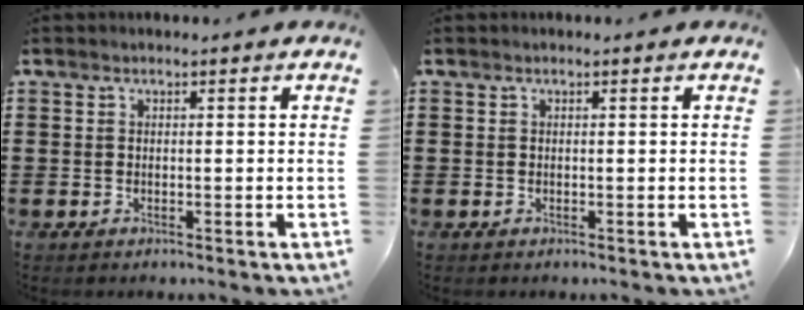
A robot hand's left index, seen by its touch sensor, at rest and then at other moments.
{"total": 0.0}